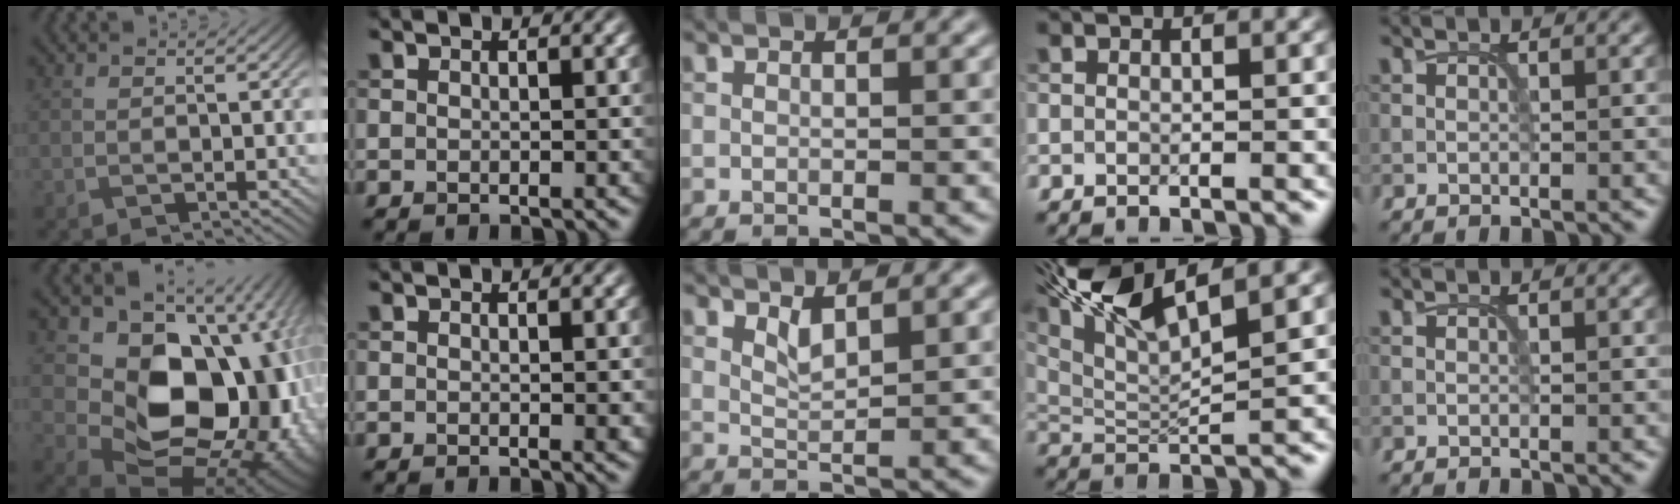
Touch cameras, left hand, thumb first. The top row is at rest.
{"thumb": {"total": 16.8, "force": [-0.4, 12.5, 11.3], "torque": [-0.140, -0.039, 0.019]}, "index": {"total": 0.6, "force": [0.0, 0.2, 0.6], "torque": [-0.005, -0.003, 0.000]}, "middle": {"total": 1.6, "force": [1.2, 0.4, 1.0], "torque": [-0.024, -0.005, 0.024]}, "ring": {"total": 9.0, "force": [5.8, 2.1, 6.6], "torque": [-0.138, 0.015, 0.110]}}